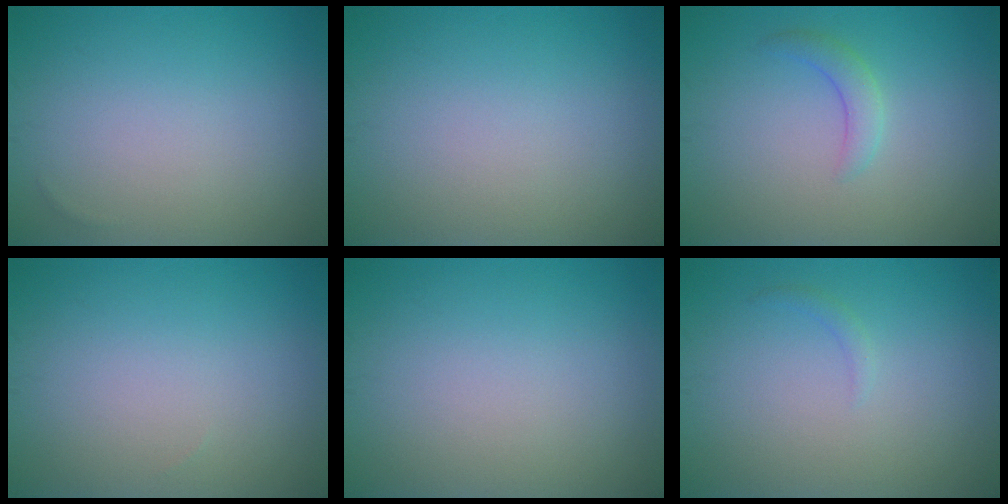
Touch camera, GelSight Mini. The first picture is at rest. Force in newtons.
{"total": 0.0}
{"total": 1.8, "press": 1.8, "slide": 0.1}
{"total": 0.0}
{"total": 0.0}
{"total": 0.7, "press": 0.7, "slide": 0.1}